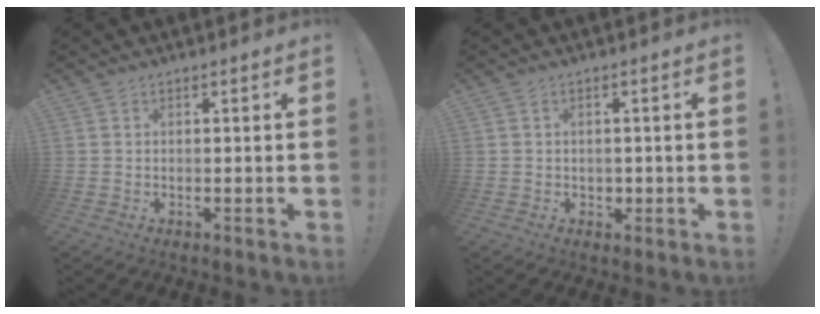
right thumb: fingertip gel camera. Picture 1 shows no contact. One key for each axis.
{"total": 1.6, "fx": 0.3, "fy": 1.5, "fz": 0.4, "tx": 0.001, "ty": -0.006, "tz": 0.004}